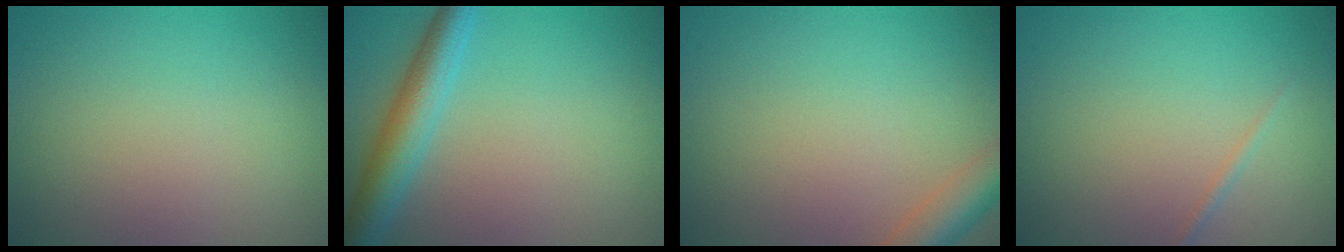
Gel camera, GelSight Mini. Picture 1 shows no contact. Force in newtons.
{"total": 4.3, "press": 4.3, "slide": 0.1}
{"total": 3.9, "press": 3.8, "slide": 0.3}
{"total": 0.6, "press": 0.6, "slide": 0.0}